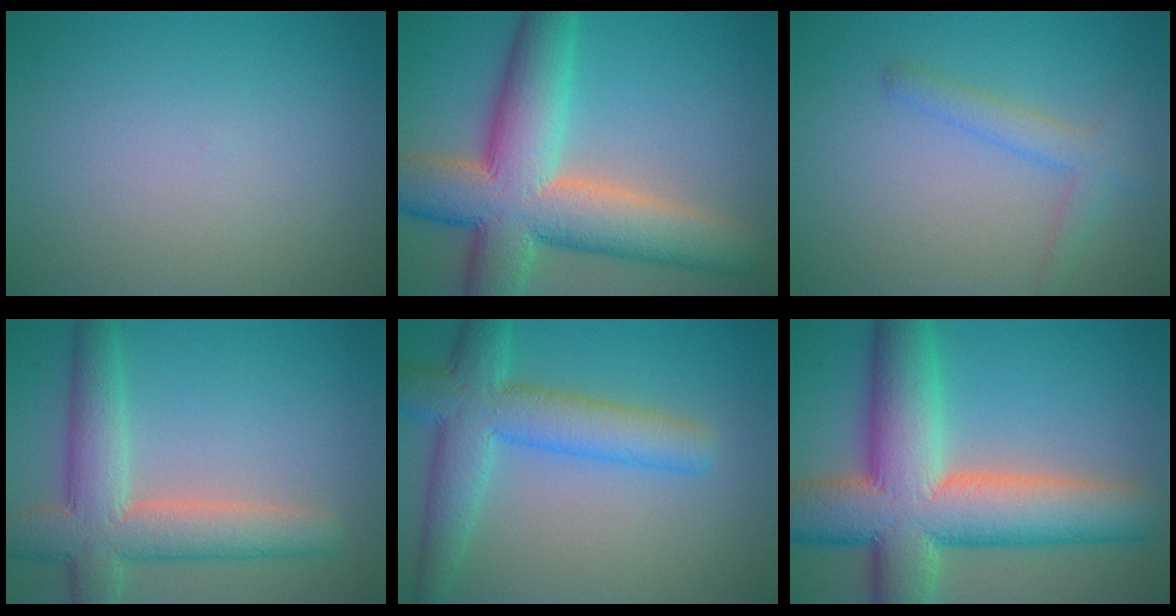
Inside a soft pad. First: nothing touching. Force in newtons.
{"total": 12.5, "press": 12.5, "slide": 0.7}
{"total": 2.4, "press": 2.4, "slide": 0.1}
{"total": 7.1, "press": 7.1, "slide": 0.5}
{"total": 6.7, "press": 6.7, "slide": 0.2}
{"total": 13.8, "press": 13.7, "slide": 0.9}